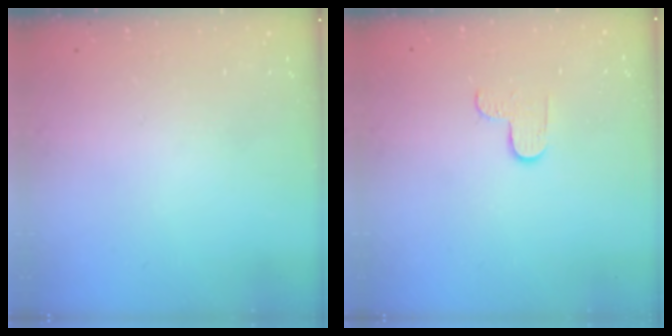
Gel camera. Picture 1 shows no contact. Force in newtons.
{"total": 2.9, "press": 2.9, "slide": 0.3}